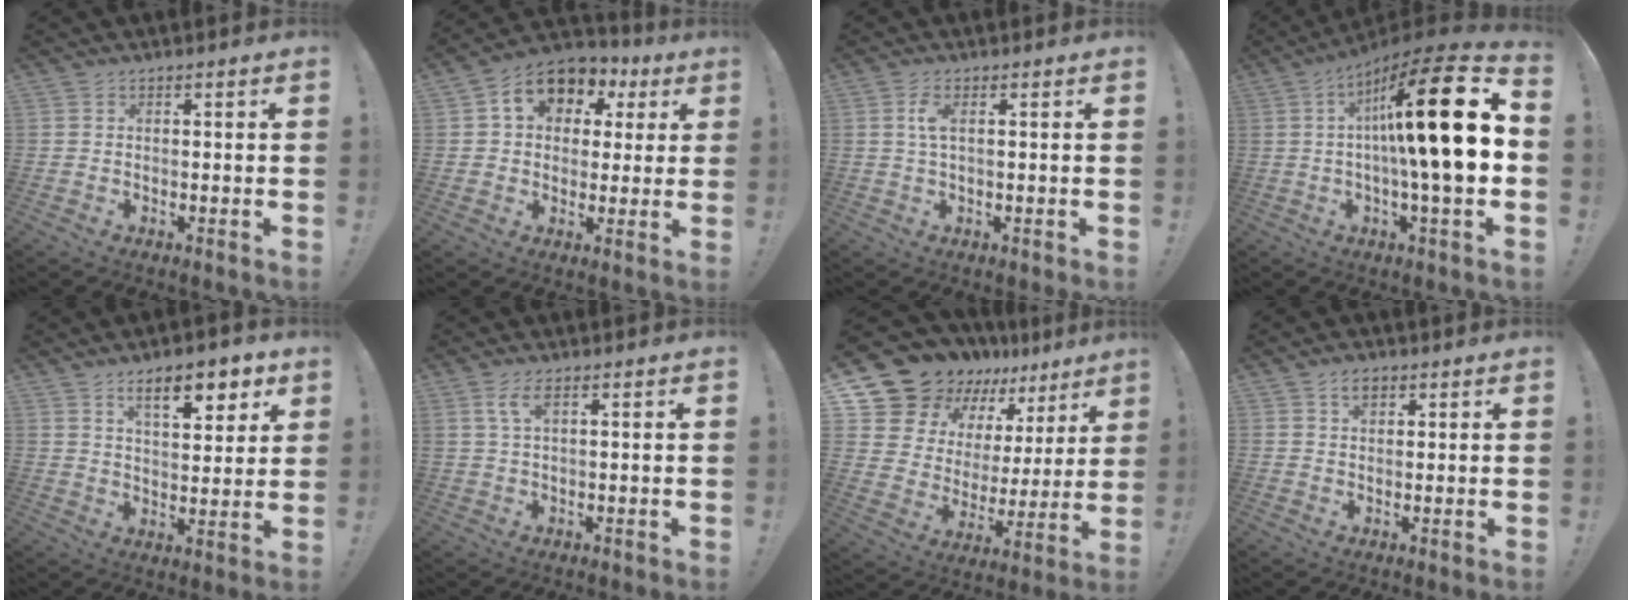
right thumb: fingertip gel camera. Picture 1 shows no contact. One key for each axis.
{"total": 11.7, "fx": 4.3, "fy": 8.8, "fz": 6.4, "tx": -0.096, "ty": -0.011, "tz": 0.083}
{"total": 3.5, "fx": 0.7, "fy": 1.0, "fz": 3.3, "tx": -0.063, "ty": -0.004, "tz": 0.008}
{"total": 22.7, "fx": 2.4, "fy": 2.9, "fz": 22.3, "tx": -0.356, "ty": -0.012, "tz": 0.021}
{"total": 11.2, "fx": 6.6, "fy": 4.1, "fz": 8.1, "tx": -0.112, "ty": -0.028, "tz": 0.109}
{"total": 4.0, "fx": 1.8, "fy": 1.1, "fz": 3.4, "tx": -0.064, "ty": 0.000, "tz": 0.032}
{"total": 16.8, "fx": 14.8, "fy": 7.0, "fz": 3.8, "tx": -0.075, "ty": -0.121, "tz": 0.283}
{"total": 3.6, "fx": 2.2, "fy": 2.1, "fz": 2.0, "tx": -0.022, "ty": -0.003, "tz": 0.036}